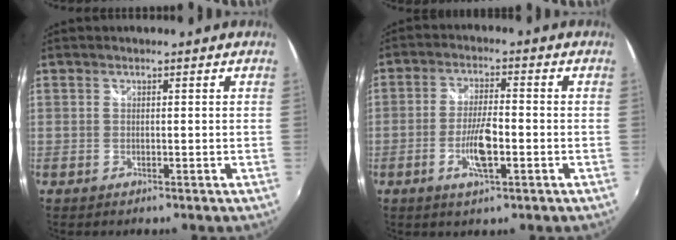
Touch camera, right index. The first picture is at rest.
{"total": 7.0, "force": [-2.4, 1.8, 6.4], "torque": [-0.128, -0.003, -0.045]}